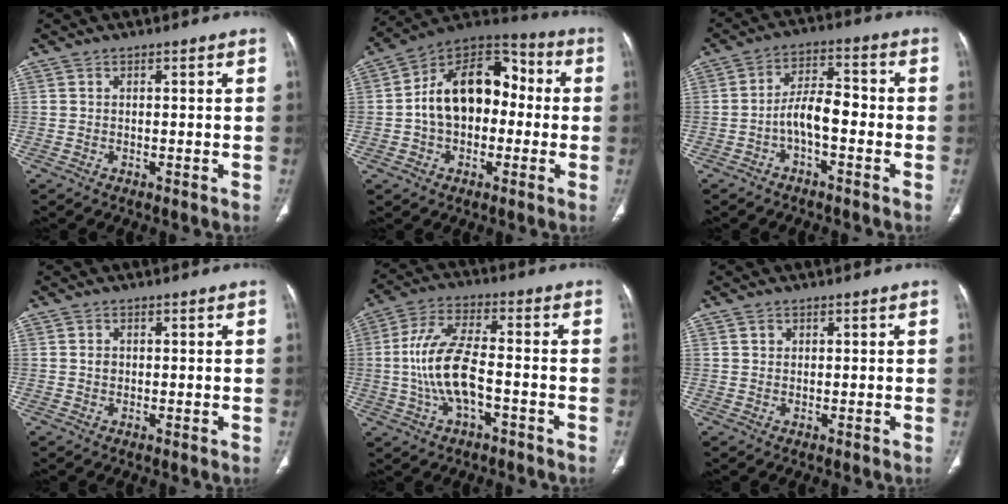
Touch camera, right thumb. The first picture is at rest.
{"total": 17.4, "force": [-0.1, 11.9, 12.7], "torque": [-0.169, 0.046, -0.013]}
{"total": 7.0, "force": [-2.2, 3.2, 5.8], "torque": [-0.096, 0.038, -0.043]}
{"total": 1.3, "force": [0.2, 1.0, 0.8], "torque": [-0.010, 0.001, 0.003]}
{"total": 11.9, "force": [-2.3, 5.2, 10.4], "torque": [-0.213, 0.031, -0.044]}
{"total": 1.1, "force": [0.6, 0.9, 0.3], "torque": [0.002, -0.002, 0.010]}